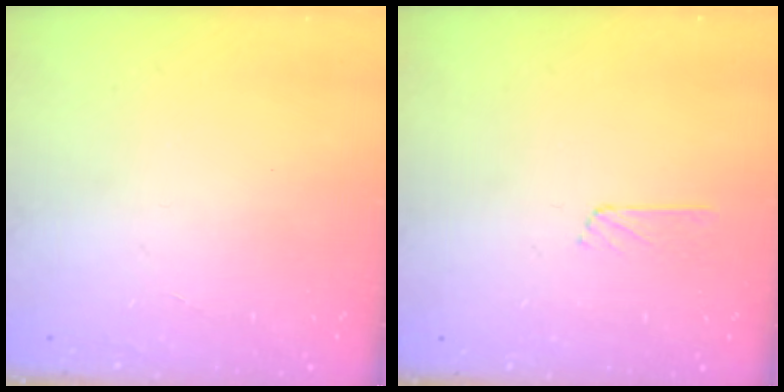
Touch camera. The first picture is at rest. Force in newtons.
{"total": 4.5, "press": 4.5, "slide": 0.5}